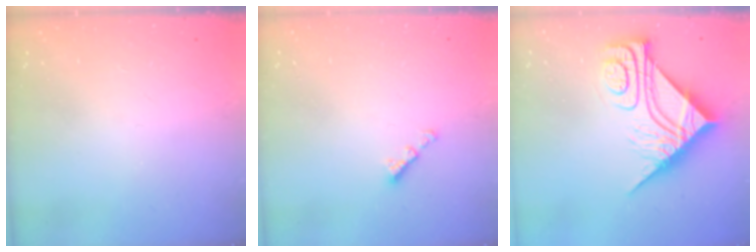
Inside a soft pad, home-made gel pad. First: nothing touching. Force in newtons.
{"total": 2.1, "press": 2.0, "slide": 0.6}
{"total": 13.3, "press": 13.2, "slide": 1.4}